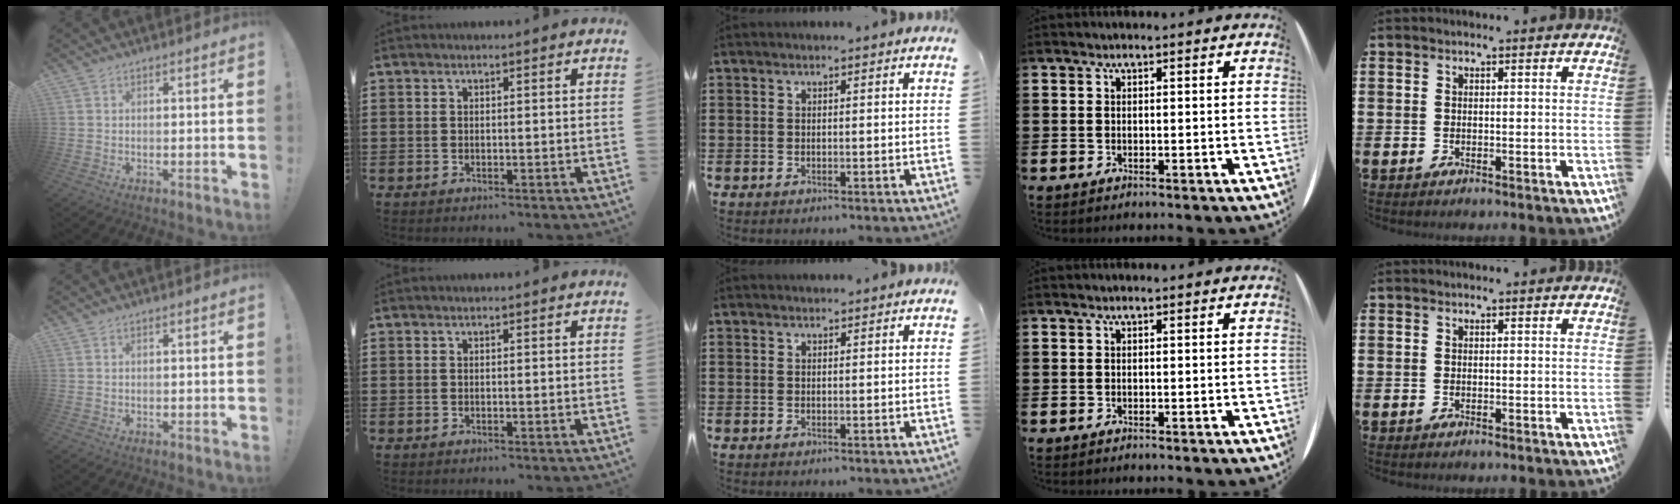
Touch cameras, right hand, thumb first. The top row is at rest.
{"middle": {"total": 0.6, "force": [0.5, 0.3, -0.1], "torque": [0.008, -0.003, 0.009]}}